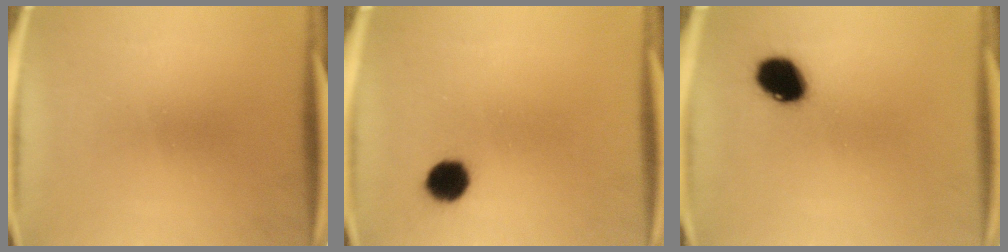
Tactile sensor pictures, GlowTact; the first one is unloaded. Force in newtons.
{"total": 5.6}
{"total": 9.0}